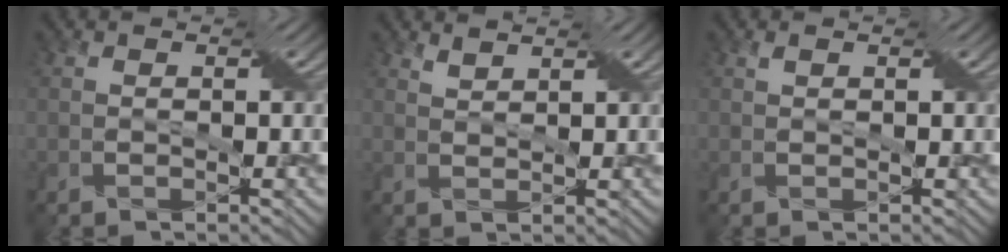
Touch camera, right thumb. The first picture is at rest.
{"total": 2.0, "force": [1.8, -0.5, 0.4], "torque": [-0.014, 0.005, 0.037]}
{"total": 0.8, "force": [0.6, 0.2, 0.6], "torque": [-0.012, 0.006, 0.009]}